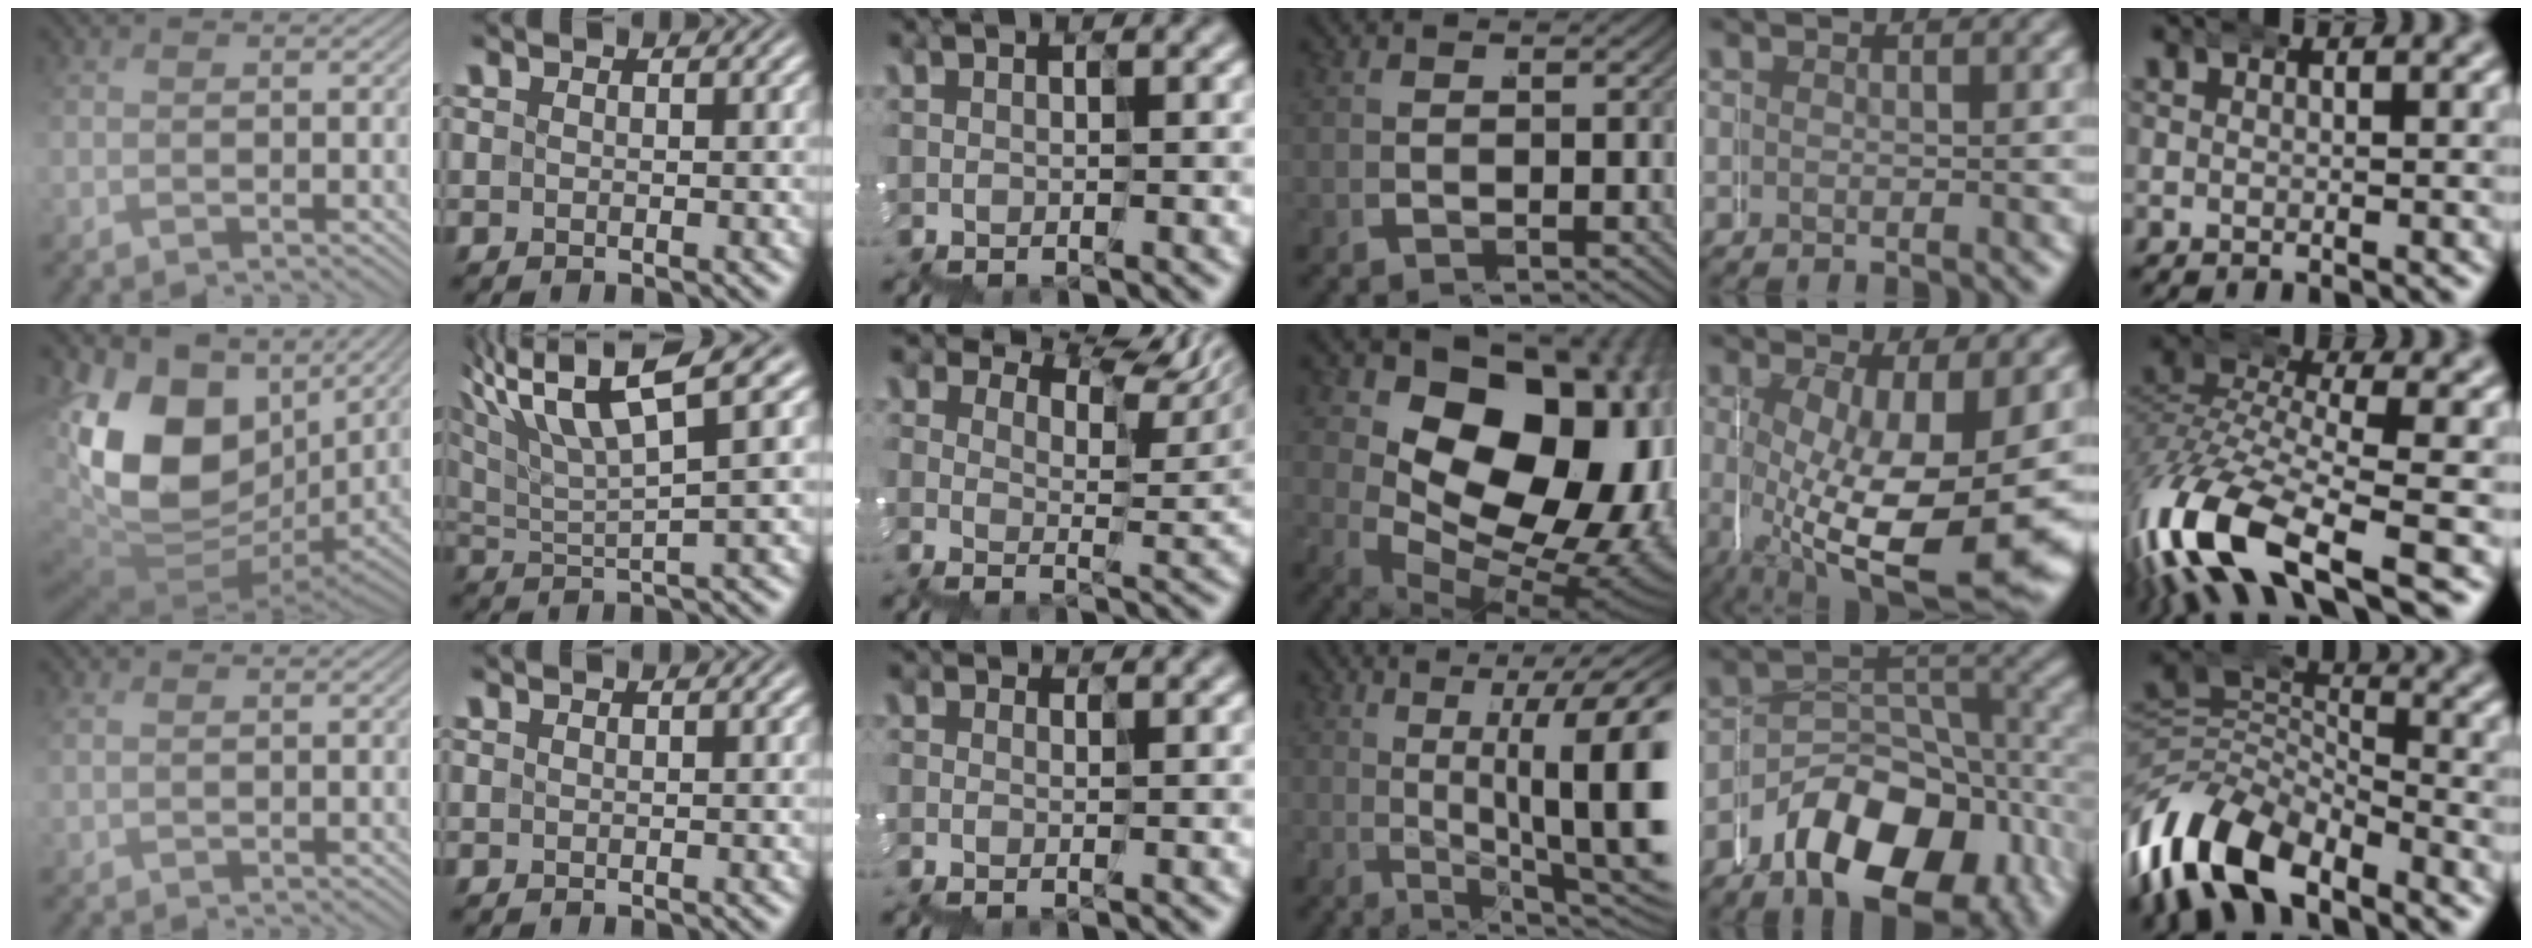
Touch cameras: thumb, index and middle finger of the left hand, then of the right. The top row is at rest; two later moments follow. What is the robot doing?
{"motion": "wrap", "object": "duck tape"}